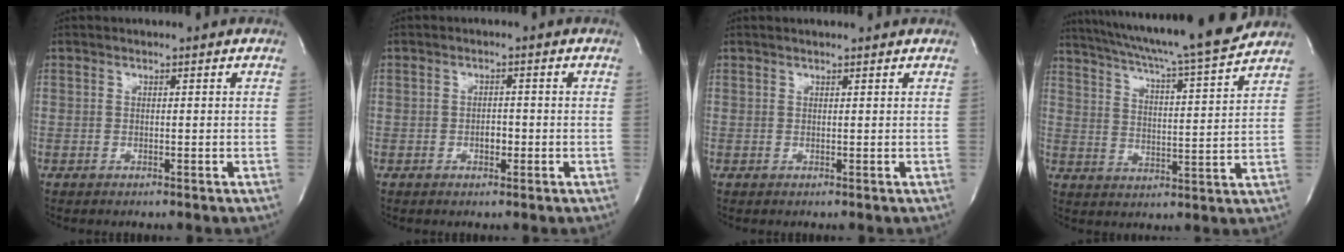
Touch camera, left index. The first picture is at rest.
{"total": 1.7, "force": [-0.6, 1.0, 1.2], "torque": [-0.019, 0.003, -0.008]}
{"total": 3.1, "force": [2.8, 0.2, 1.2], "torque": [-0.017, 0.019, 0.036]}
{"total": 19.9, "force": [17.8, -0.5, 8.9], "torque": [-0.151, -0.018, 0.260]}